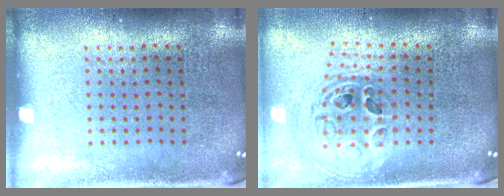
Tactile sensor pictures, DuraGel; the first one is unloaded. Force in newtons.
{"total": 1.3, "press": 1.2, "slide": 0.6}